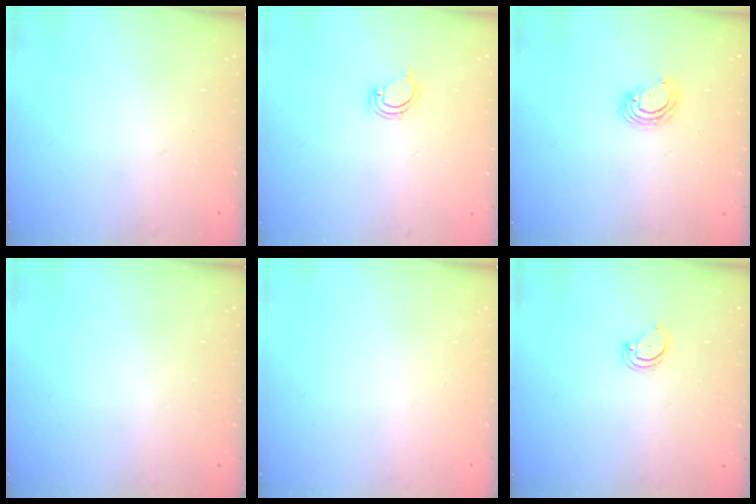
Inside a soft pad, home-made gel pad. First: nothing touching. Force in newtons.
{"total": 3.3, "press": 3.2, "slide": 0.7}
{"total": 4.4, "press": 4.4, "slide": 0.4}
{"total": 0.0}
{"total": 0.0}
{"total": 3.0, "press": 3.0, "slide": 0.2}